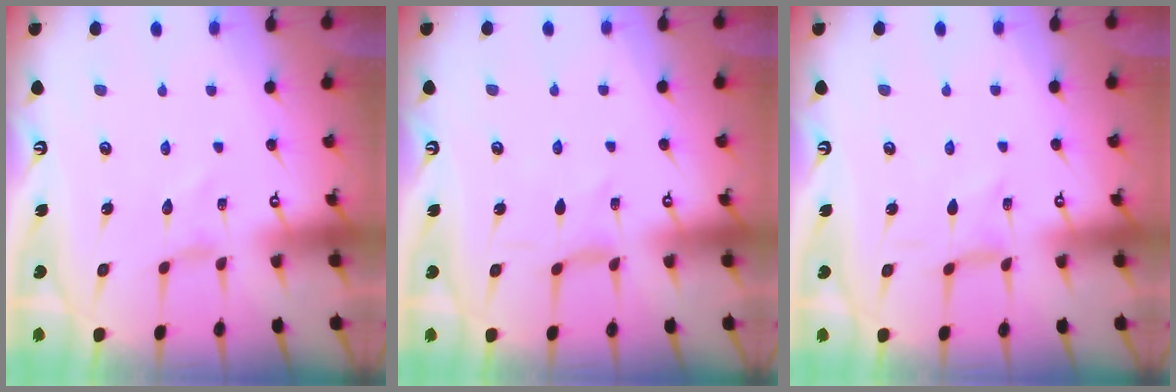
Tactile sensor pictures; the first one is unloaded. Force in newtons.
{"total": 1.1, "press": 1.0, "slide": 0.1}
{"total": 0.5, "press": 0.5, "slide": 0.1}